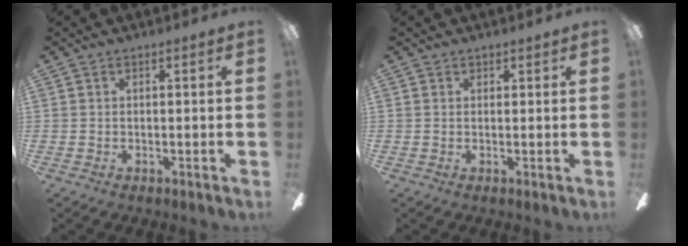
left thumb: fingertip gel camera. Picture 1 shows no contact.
{"total": 1.0, "force": [0.8, 0.6, 0.1], "torque": [0.006, -0.002, 0.013]}